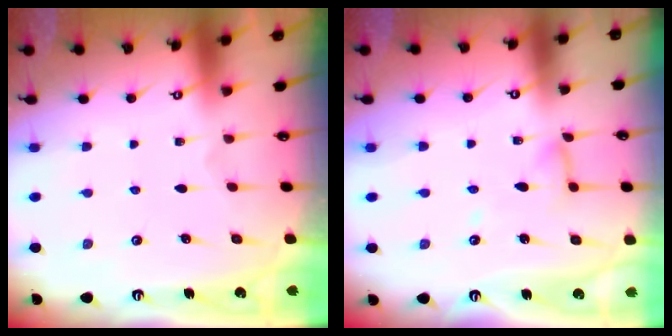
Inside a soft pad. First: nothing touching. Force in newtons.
{"total": 6.4, "press": 6.3, "slide": 0.5}